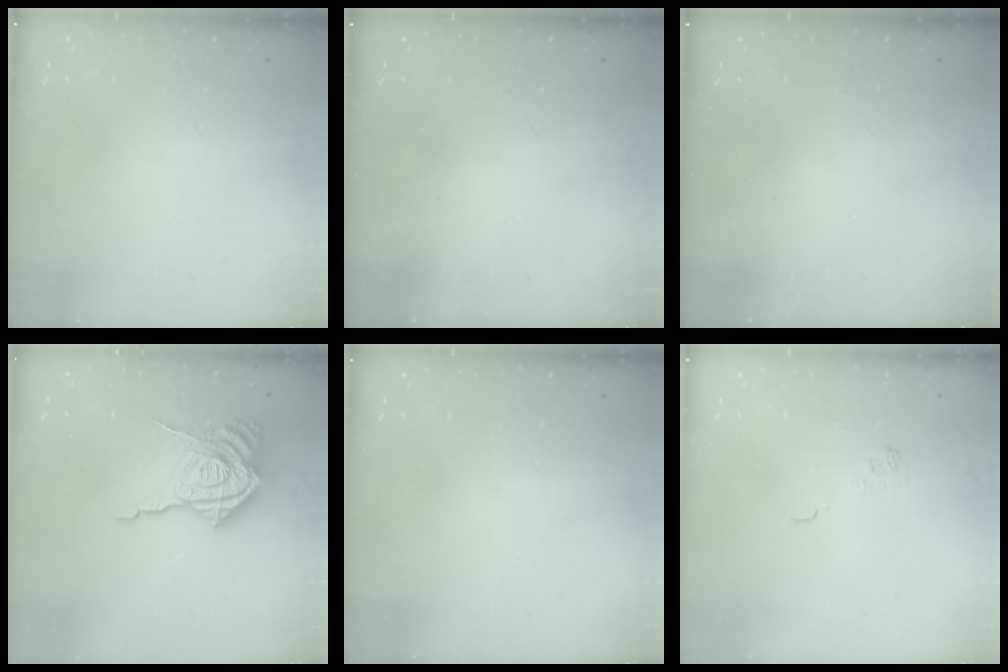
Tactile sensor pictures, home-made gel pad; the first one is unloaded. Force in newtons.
{"total": 2.4, "press": 2.3, "slide": 0.8}
{"total": 2.3, "press": 2.1, "slide": 0.8}
{"total": 19.7, "press": 19.6, "slide": 2.2}
{"total": 0.0}
{"total": 2.2, "press": 1.8, "slide": 1.3}